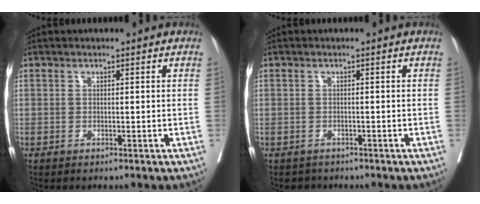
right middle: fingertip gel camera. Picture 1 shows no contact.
{"total": 1.7, "force": [-1.4, 0.9, -0.3], "torque": [-0.006, -0.002, -0.025]}